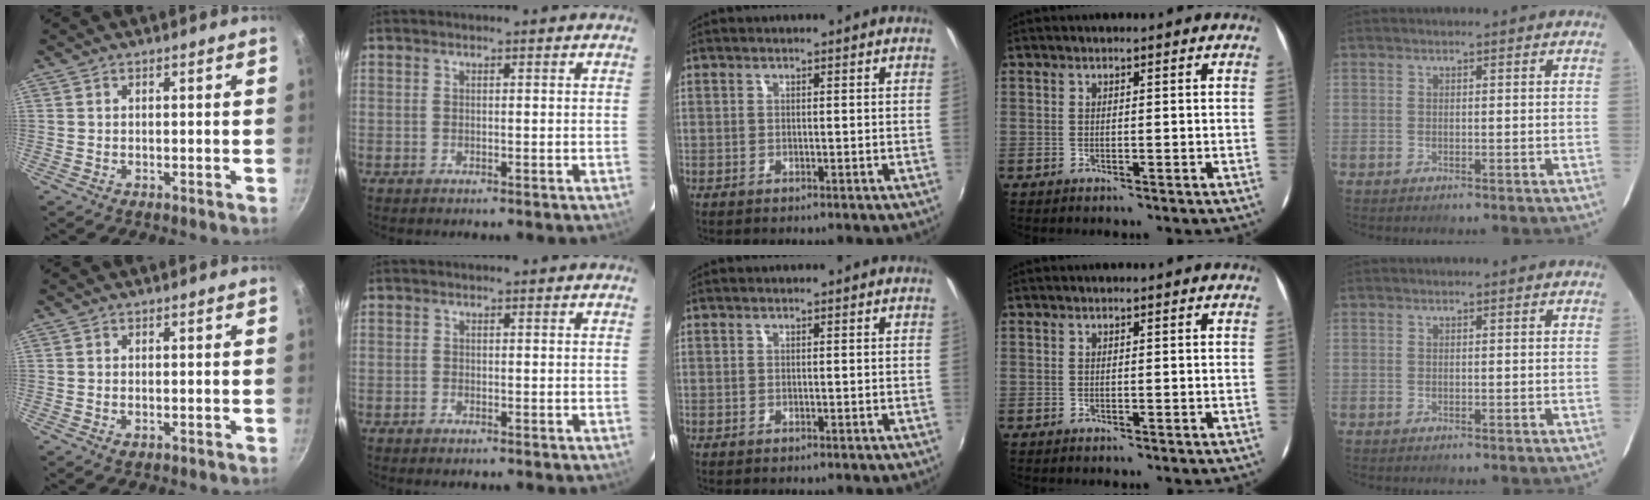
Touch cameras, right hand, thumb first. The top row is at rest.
{"thumb": {"total": 1.1, "force": [-0.2, 0.6, 0.9], "torque": [-0.014, -0.002, -0.003]}, "index": {"total": 0.7, "force": [-0.6, 0.3, 0.2], "torque": [-0.006, -0.001, -0.013]}}